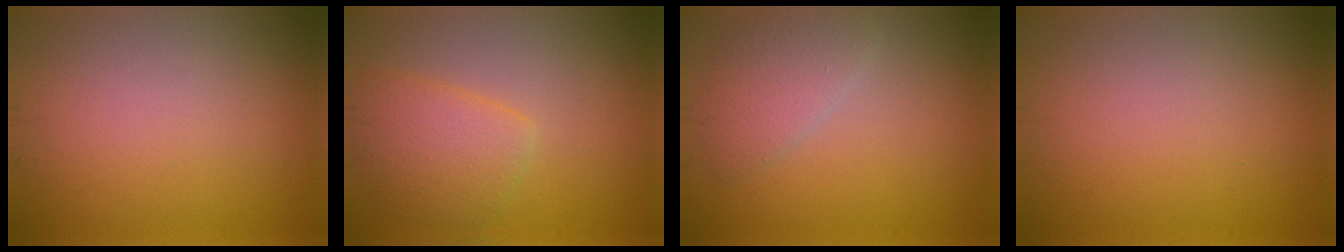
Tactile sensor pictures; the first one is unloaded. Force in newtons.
{"total": 3.9, "press": 3.9, "slide": 0.3}
{"total": 2.7, "press": 2.7, "slide": 0.2}
{"total": 0.0}